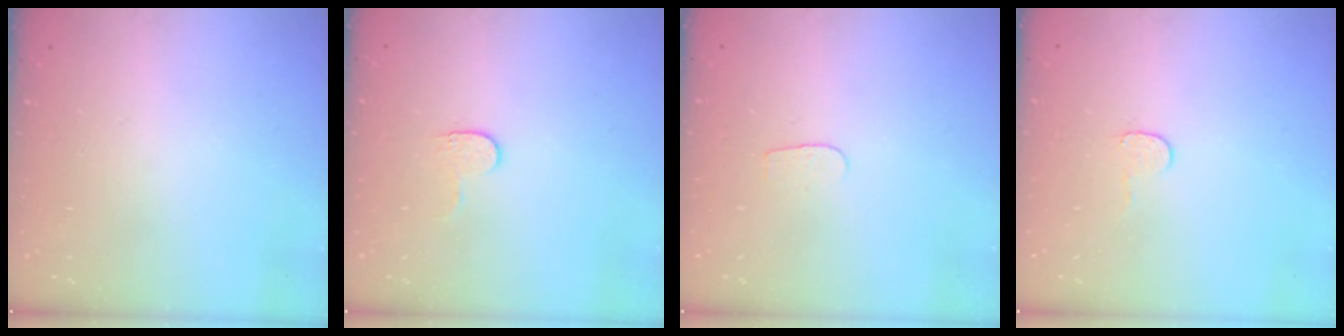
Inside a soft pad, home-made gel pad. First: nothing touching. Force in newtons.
{"total": 3.4, "press": 3.4, "slide": 0.4}
{"total": 3.7, "press": 3.6, "slide": 0.4}
{"total": 4.0, "press": 4.0, "slide": 0.4}